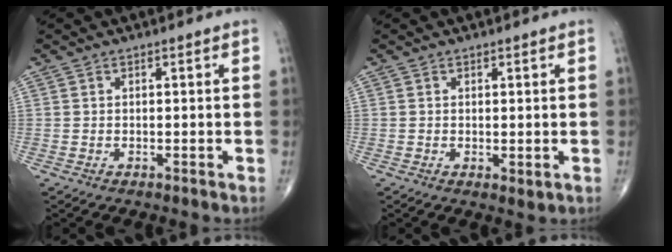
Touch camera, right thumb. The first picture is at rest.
{"total": 1.4, "force": [0.0, 0.6, 1.3], "torque": [-0.024, -0.008, 0.001]}